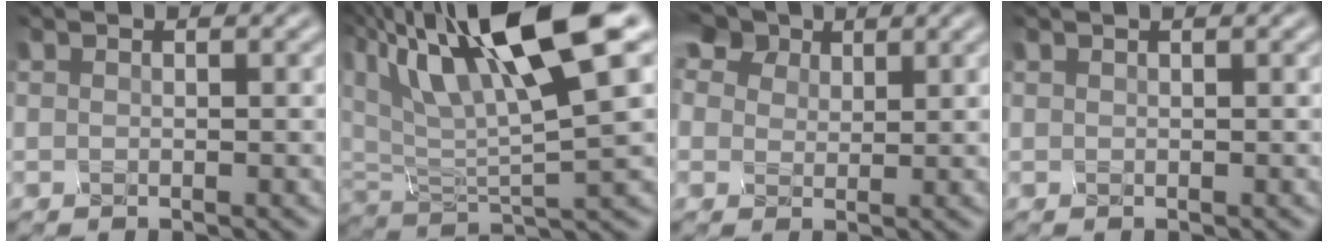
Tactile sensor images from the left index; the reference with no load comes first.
{"total": 11.2, "force": [4.3, 2.4, 10.1], "torque": [-0.185, 0.012, 0.082]}
{"total": 6.2, "force": [4.2, 3.8, 2.5], "torque": [-0.090, -0.004, 0.083]}
{"total": 1.2, "force": [0.7, 0.5, 0.8], "torque": [-0.005, 0.014, 0.000]}